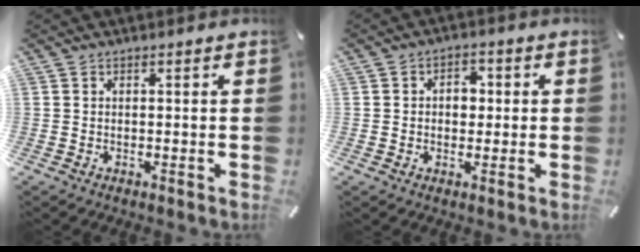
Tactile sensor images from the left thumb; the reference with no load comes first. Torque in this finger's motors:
{"motor_torque": [0.11, 0.08, 0.10, 0.05, 0.02]}